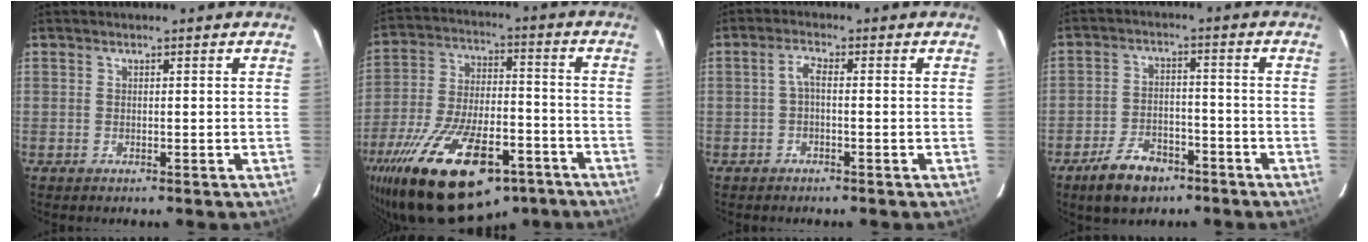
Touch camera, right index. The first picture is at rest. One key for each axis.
{"total": 26.9, "fx": -17.0, "fy": 11.6, "fz": 17.2, "tx": -0.333, "ty": -0.030, "tz": -0.263}
{"total": 2.1, "fx": -0.5, "fy": 0.6, "fz": 2.0, "tx": -0.042, "ty": 0.007, "tz": -0.009}
{"total": 9.1, "fx": -6.2, "fy": 4.9, "fz": 4.5, "tx": -0.110, "ty": 0.010, "tz": -0.097}